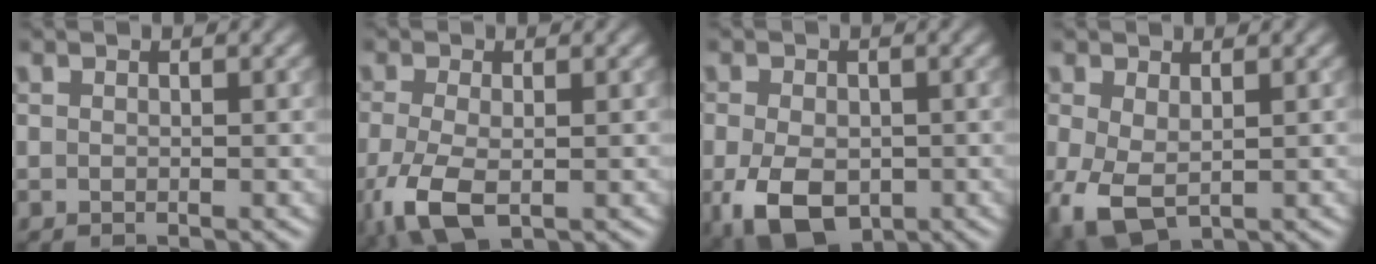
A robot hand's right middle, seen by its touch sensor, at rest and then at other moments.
{"total": 5.4, "force": [-1.9, 2.6, 4.3], "torque": [-0.111, -0.015, -0.036]}
{"total": 7.1, "force": [-2.3, 4.5, 4.9], "torque": [-0.104, -0.021, -0.039]}
{"total": 4.6, "force": [-0.8, 2.7, 3.6], "torque": [-0.096, -0.012, -0.008]}